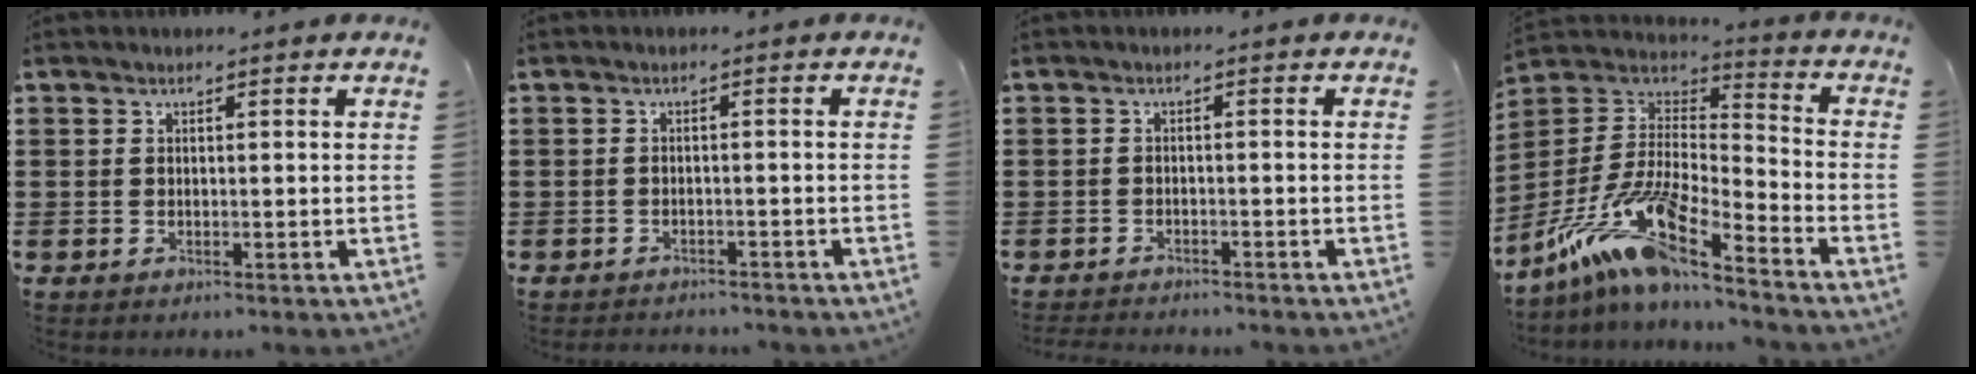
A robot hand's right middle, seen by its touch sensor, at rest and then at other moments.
{"total": 1.5, "force": [-1.5, 0.1, -0.1], "torque": [-0.004, 0.000, -0.033]}
{"total": 1.6, "force": [-1.6, 0.0, 0.1], "torque": [-0.007, -0.001, -0.032]}
{"total": 13.6, "force": [-9.8, 2.4, 9.1], "torque": [-0.211, -0.001, -0.200]}